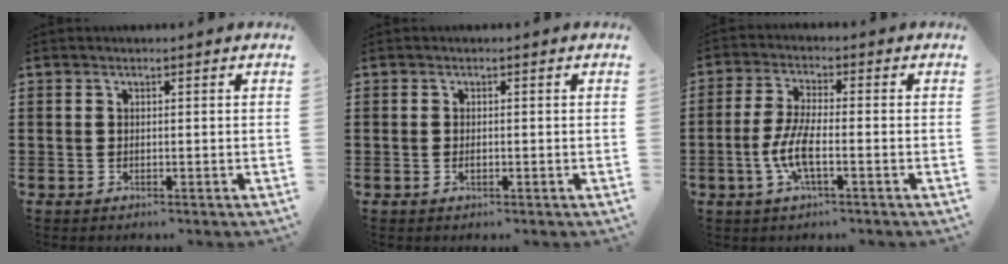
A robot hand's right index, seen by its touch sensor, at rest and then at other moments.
{"total": 0.6, "force": [-0.2, 0.3, 0.5], "torque": [-0.011, -0.004, -0.002]}
{"total": 6.3, "force": [-2.0, 1.6, 5.8], "torque": [-0.133, -0.010, -0.044]}